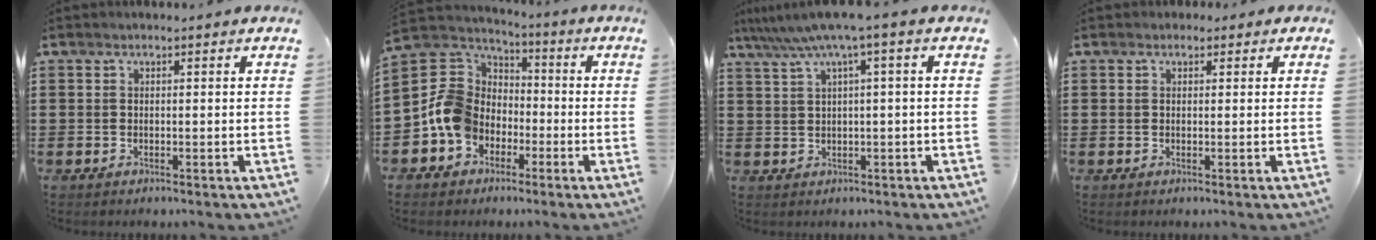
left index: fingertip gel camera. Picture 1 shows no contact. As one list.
[{"total": 10.6, "force": [-3.2, 9.0, 4.4], "torque": [-0.139, 0.015, -0.065]}, {"total": 5.0, "force": [1.8, -0.7, 4.6], "torque": [-0.091, -0.015, 0.028]}, {"total": 1.1, "force": [0.6, 0.9, 0.3], "torque": [-0.001, 0.004, 0.008]}]